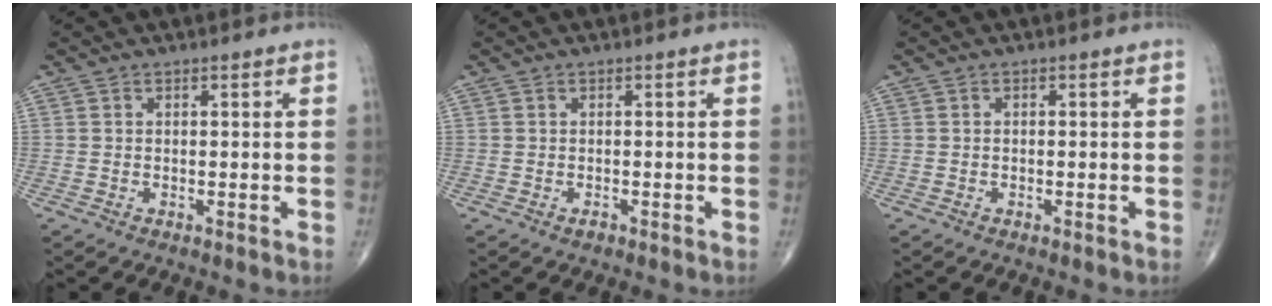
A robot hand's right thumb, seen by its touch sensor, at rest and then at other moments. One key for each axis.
{"total": 0.6, "fx": -0.4, "fy": 0.4, "fz": 0.2, "tx": 0.000, "ty": 0.002, "tz": -0.007}
{"total": 0.5, "fx": -0.1, "fy": 0.3, "fz": 0.4, "tx": -0.009, "ty": 0.005, "tz": -0.003}